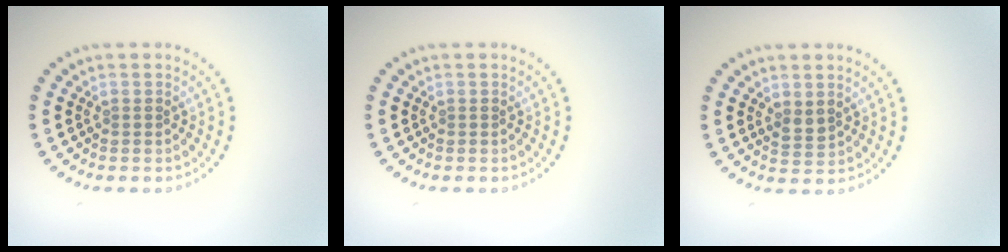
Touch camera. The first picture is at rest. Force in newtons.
{"total": 0.0}
{"total": 1.3, "press": 1.2, "slide": 0.5}